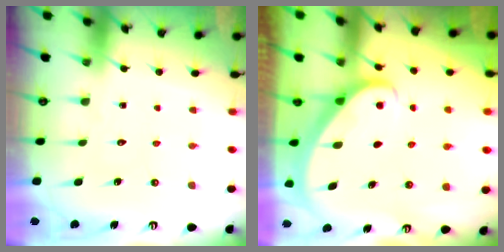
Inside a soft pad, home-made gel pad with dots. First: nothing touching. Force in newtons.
{"total": 2.7, "press": 2.7, "slide": 0.2}